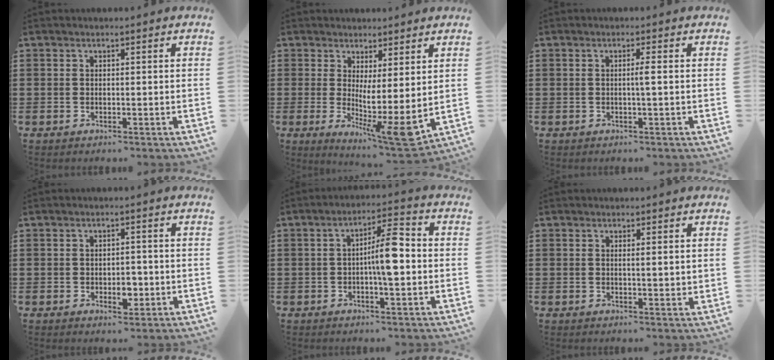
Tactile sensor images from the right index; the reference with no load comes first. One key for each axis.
{"total": 5.9, "fx": 0.6, "fy": 0.8, "fz": 5.8, "tx": -0.096, "ty": -0.040, "tz": 0.012}
{"total": 1.5, "fx": 0.0, "fy": -0.3, "fz": 1.5, "tx": -0.029, "ty": -0.002, "tz": -0.003}
{"total": 3.5, "fx": -0.9, "fy": 2.0, "fz": 2.8, "tx": -0.042, "ty": 0.001, "tz": -0.016}
{"total": 7.2, "fx": -0.5, "fy": 1.8, "fz": 6.9, "tx": -0.123, "ty": 0.011, "tz": -0.013}
{"total": 1.4, "fx": 0.4, "fy": 0.2, "fz": 1.3, "tx": -0.027, "ty": 0.002, "tz": 0.006}